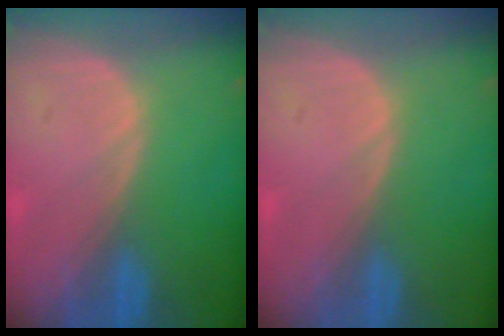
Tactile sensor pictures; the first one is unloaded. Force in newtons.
{"total": 0.0}